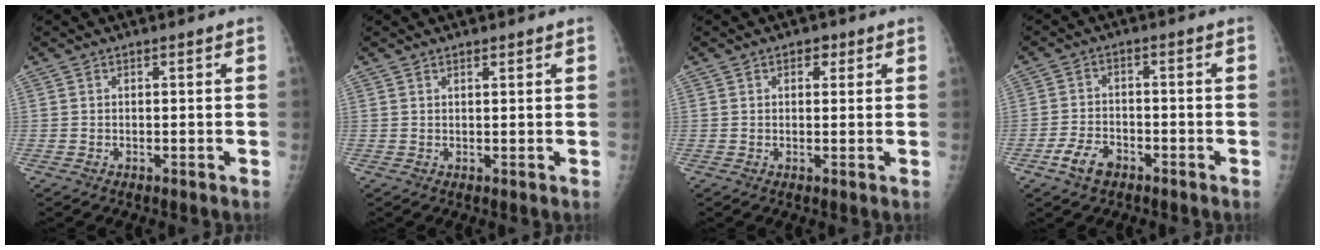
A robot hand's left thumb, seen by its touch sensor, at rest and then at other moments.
{"total": 0.9, "force": [0.7, 0.4, 0.5], "torque": [-0.007, -0.003, 0.010]}
{"total": 2.3, "force": [1.1, 1.5, 1.2], "torque": [-0.002, -0.002, 0.012]}
{"total": 5.5, "force": [-3.2, 3.3, 2.9], "torque": [-0.053, 0.018, -0.057]}